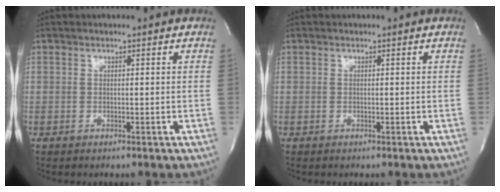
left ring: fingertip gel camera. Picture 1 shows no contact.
{"total": 0.0}